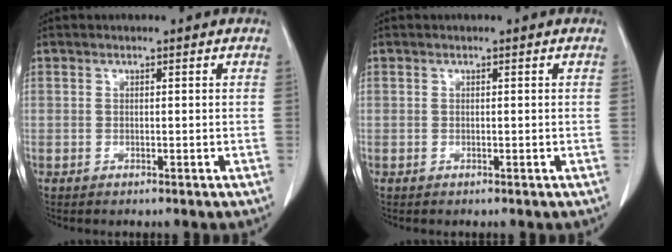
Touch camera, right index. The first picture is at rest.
{"total": 0.0}